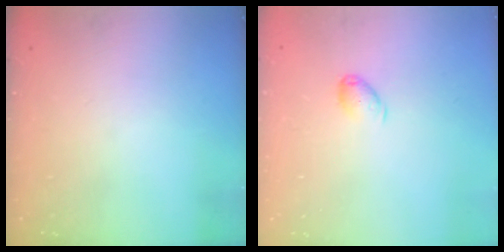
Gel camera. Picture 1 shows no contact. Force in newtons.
{"total": 6.6, "press": 6.5, "slide": 1.1}